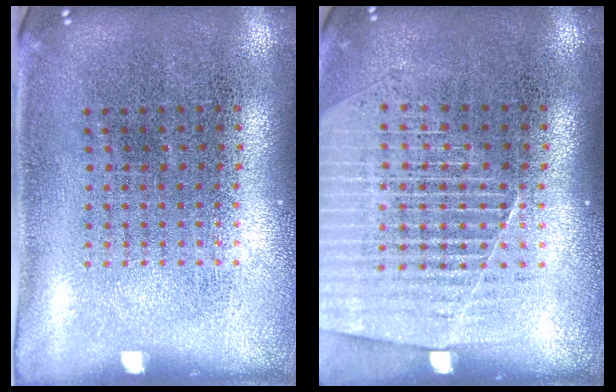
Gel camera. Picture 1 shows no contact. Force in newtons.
{"total": 1.6, "press": 1.5, "slide": 0.4}